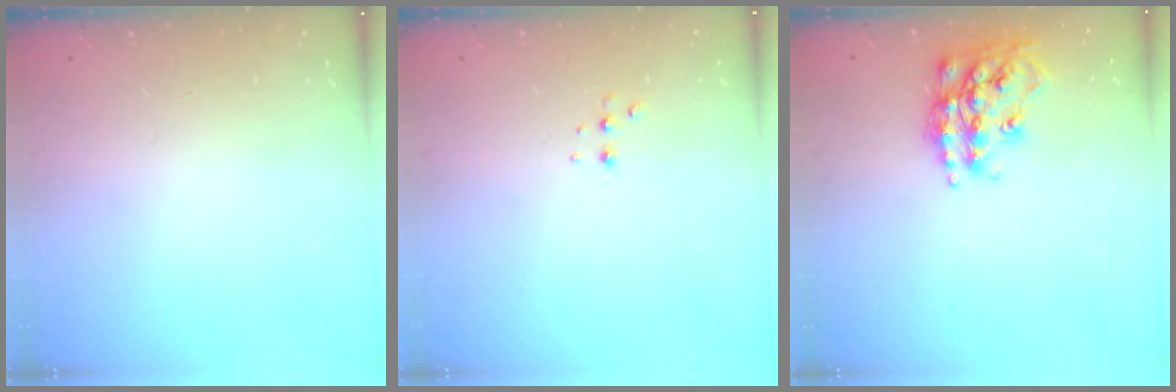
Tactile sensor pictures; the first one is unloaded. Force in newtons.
{"total": 4.2, "press": 4.1, "slide": 0.9}
{"total": 17.4, "press": 17.3, "slide": 1.2}